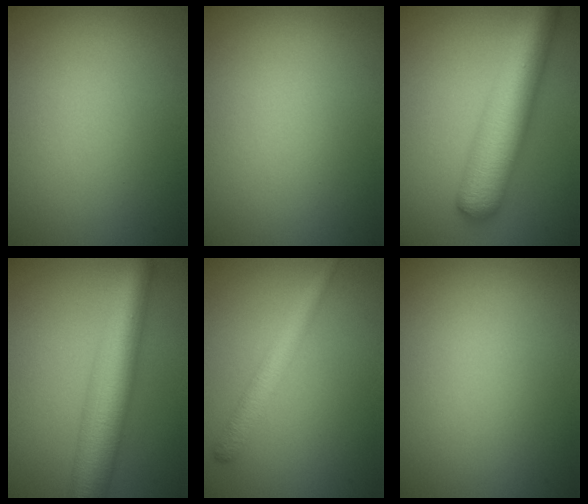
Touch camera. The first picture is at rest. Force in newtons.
{"total": 0.0}
{"total": 9.0, "press": 9.0, "slide": 0.3}
{"total": 8.7, "press": 8.7, "slide": 0.2}
{"total": 2.8, "press": 2.8, "slide": 0.0}
{"total": 0.0}